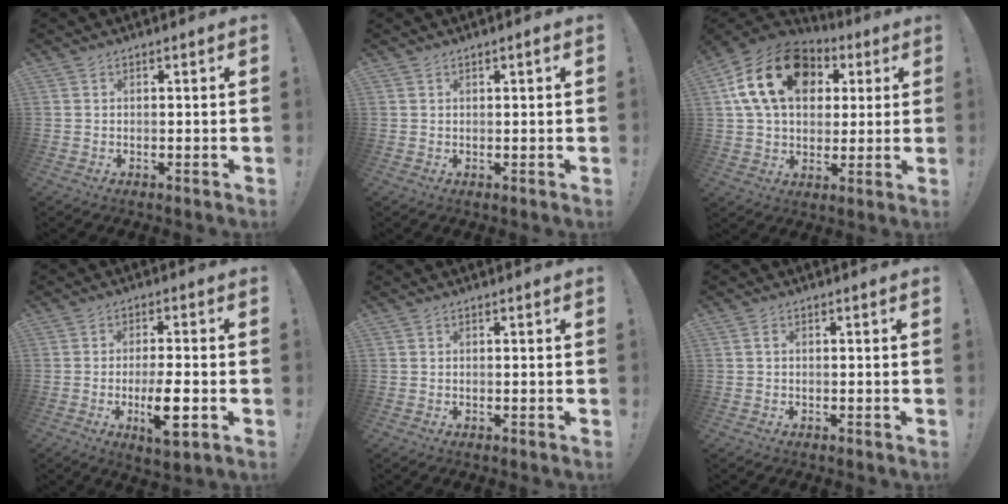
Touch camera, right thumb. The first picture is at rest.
{"total": 0.9, "force": [0.5, 0.1, 0.7], "torque": [-0.007, -0.001, 0.007]}
{"total": 20.3, "force": [6.7, 14.1, 13.0], "torque": [-0.213, -0.004, 0.122]}
{"total": 9.4, "force": [-3.1, 2.2, 8.6], "torque": [-0.158, -0.003, -0.055]}
{"total": 0.0}
{"total": 0.9, "force": [-0.4, 0.7, 0.4], "torque": [-0.009, 0.003, -0.008]}